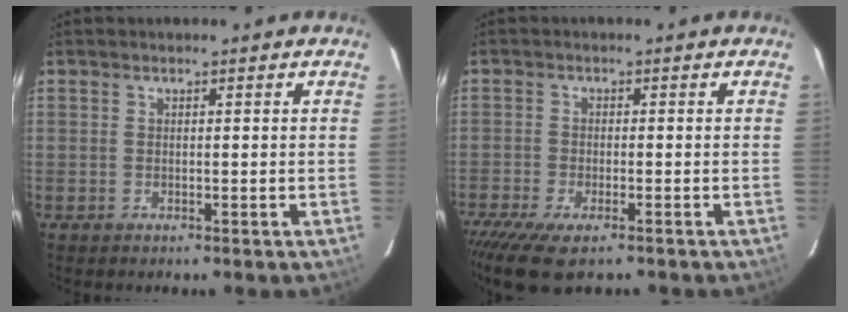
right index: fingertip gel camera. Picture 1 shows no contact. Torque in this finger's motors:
{"motor_torque": [1.44, -0.70, 0.69, 0.18]}